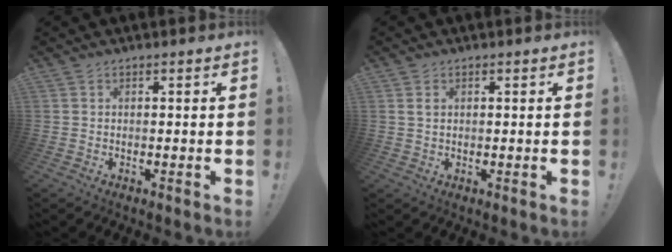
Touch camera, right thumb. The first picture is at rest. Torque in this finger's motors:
{"motor_torque": [-0.03, -0.12, -0.12, 0.08, 0.00]}